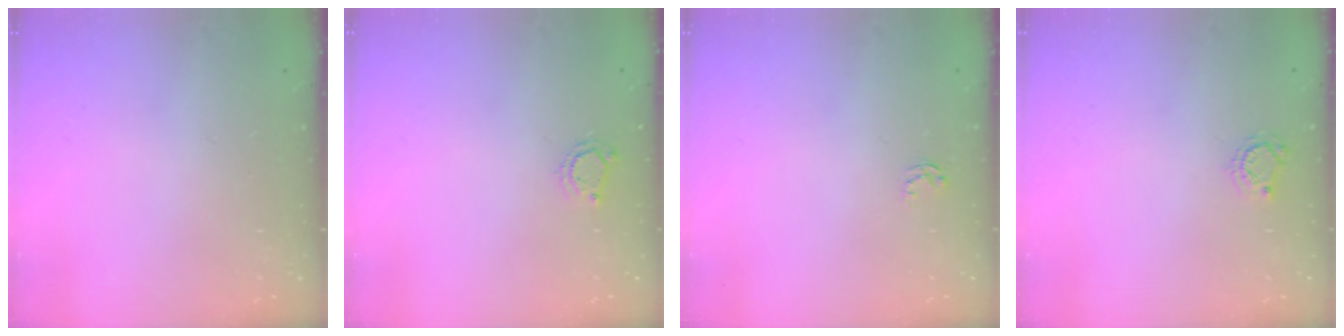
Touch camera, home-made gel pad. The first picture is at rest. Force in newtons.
{"total": 3.8, "press": 3.7, "slide": 0.6}
{"total": 2.6, "press": 2.6, "slide": 0.4}
{"total": 4.0, "press": 4.0, "slide": 0.5}